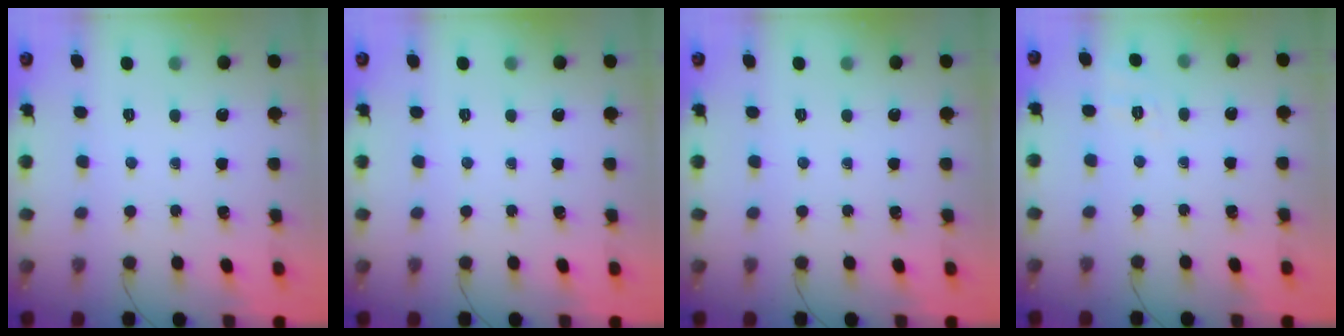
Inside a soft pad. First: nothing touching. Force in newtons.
{"total": 0.0}
{"total": 0.0}
{"total": 1.8, "press": 0.4, "slide": 1.8}